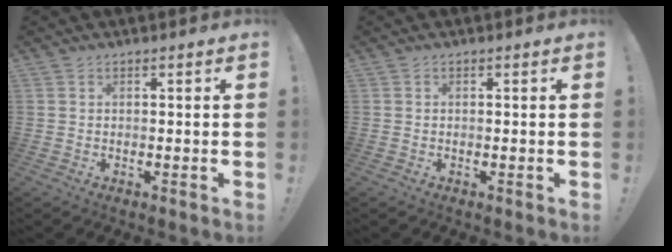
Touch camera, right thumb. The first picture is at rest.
{"total": 0.0}